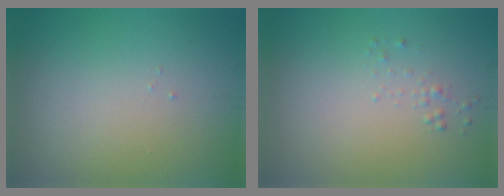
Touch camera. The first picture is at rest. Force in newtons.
{"total": 0.6, "press": 0.6, "slide": 0.1}